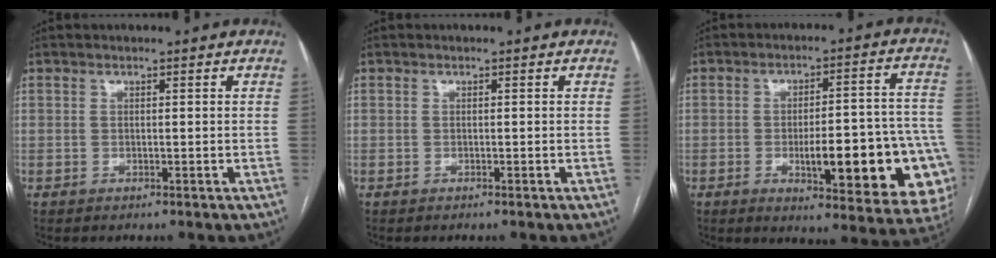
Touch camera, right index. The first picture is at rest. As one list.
[{"total": 0.0}, {"total": 20.3, "force": [-5.7, 5.0, 18.9], "torque": [-0.150, 0.025, -0.054]}]